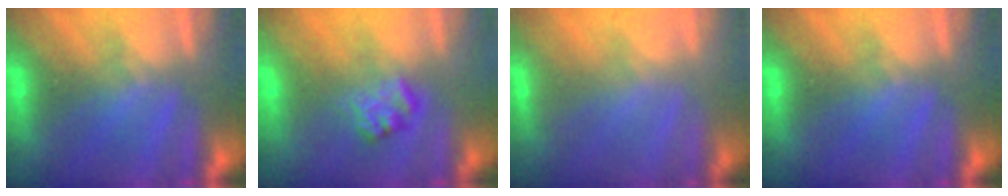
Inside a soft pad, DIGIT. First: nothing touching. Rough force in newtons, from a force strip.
{"total": 2.3}
{"total": 2.3}
{"total": 0.0}